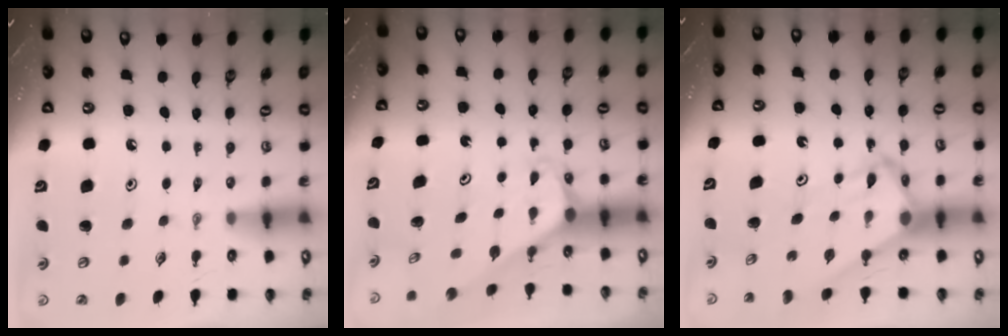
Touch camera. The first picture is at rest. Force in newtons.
{"total": 1.8, "press": 1.8, "slide": 0.1}
{"total": 7.7, "press": 7.7, "slide": 0.8}